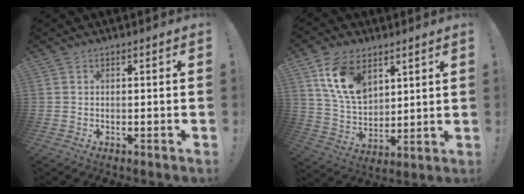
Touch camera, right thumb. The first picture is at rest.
{"total": 15.1, "force": [7.3, 10.0, 8.7], "torque": [-0.167, -0.026, 0.141]}